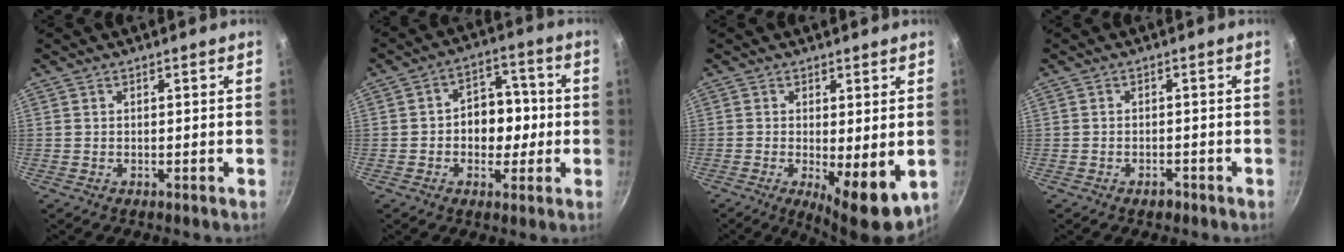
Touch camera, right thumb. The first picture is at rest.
{"total": 9.4, "force": [-0.7, 7.2, 6.0], "torque": [-0.028, 0.020, -0.019]}
{"total": 8.6, "force": [-1.2, 2.7, 8.1], "torque": [-0.104, -0.012, -0.006]}
{"total": 1.7, "force": [-1.2, 1.0, 0.8], "torque": [-0.008, 0.013, -0.014]}